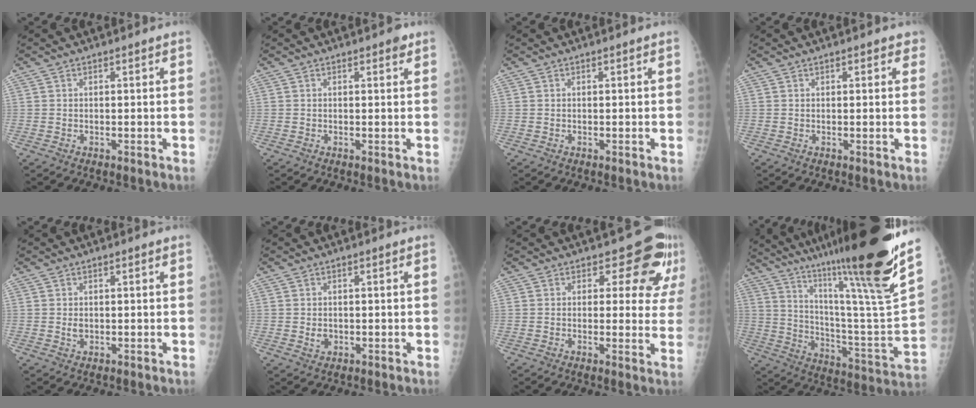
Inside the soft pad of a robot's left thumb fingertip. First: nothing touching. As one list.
[{"total": 1.4, "force": [0.8, 0.6, 1.0], "torque": [-0.009, 0.000, 0.007]}, {"total": 0.0}, {"total": 2.2, "force": [1.2, 1.1, 1.4], "torque": [-0.006, 0.000, 0.011]}, {"total": 1.8, "force": [0.2, 1.1, 1.3], "torque": [-0.016, 0.001, 0.006]}, {"total": 2.1, "force": [-0.2, 1.7, 1.3], "torque": [-0.013, 0.003, 0.000]}, {"total": 8.4, "force": [5.8, 4.8, 3.8], "torque": [-0.004, -0.031, 0.048]}, {"total": 35.1, "force": [24.0, 3.5, 25.4], "torque": [-0.340, -0.113, 0.365]}]